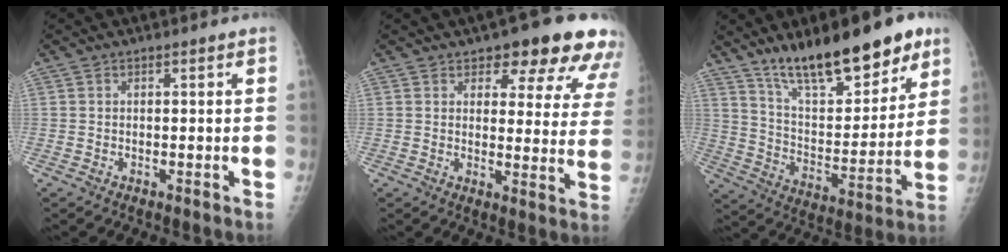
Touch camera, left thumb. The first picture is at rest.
{"total": 16.0, "force": [11.3, 6.5, 9.3], "torque": [-0.057, -0.052, 0.120]}
{"total": 21.5, "force": [14.8, 7.2, 13.8], "torque": [-0.174, -0.074, 0.248]}